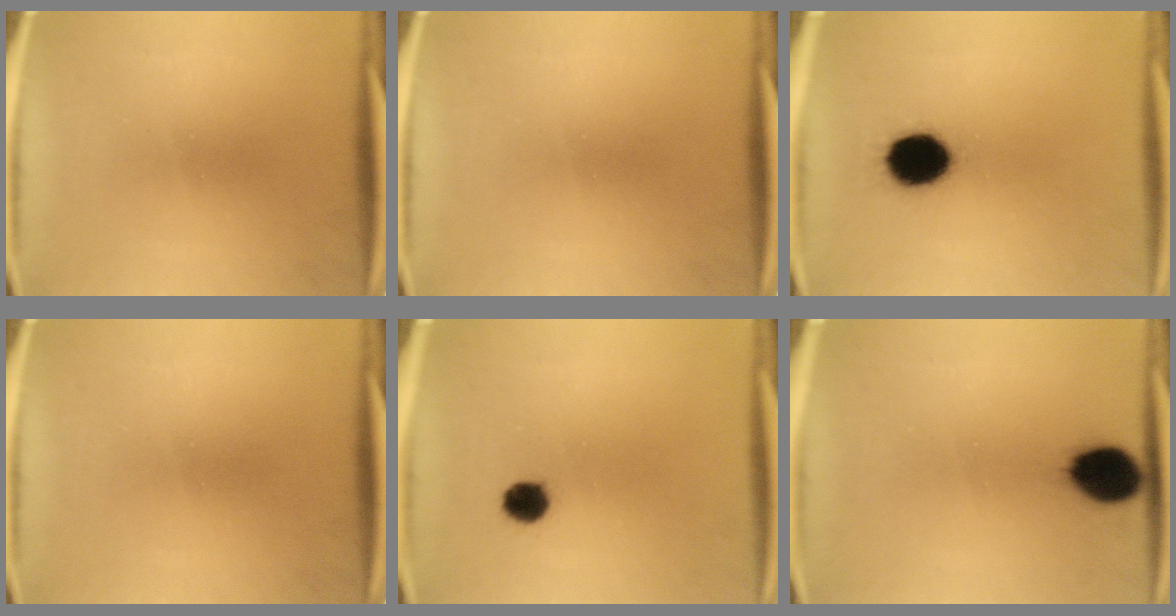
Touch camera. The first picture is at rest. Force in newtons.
{"total": 0.0}
{"total": 13.4}
{"total": 0.0}
{"total": 3.8}
{"total": 9.5}